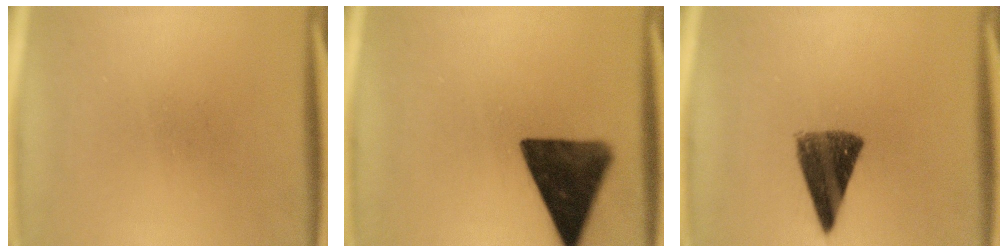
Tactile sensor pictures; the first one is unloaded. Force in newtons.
{"total": 13.4}
{"total": 9.5}